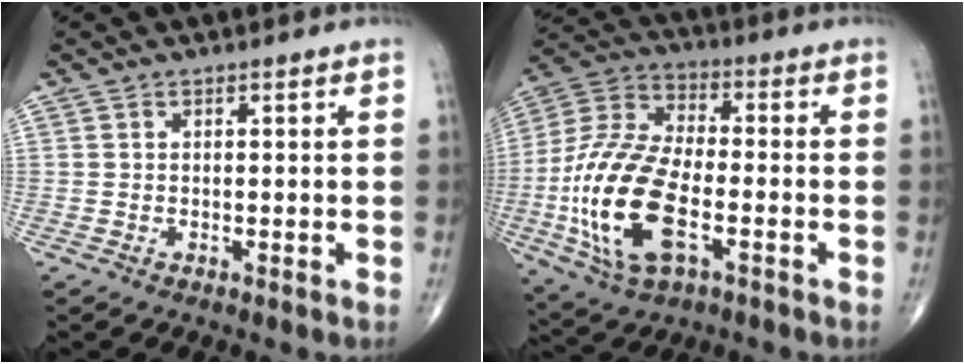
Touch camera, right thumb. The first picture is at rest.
{"total": 20.6, "force": [-5.3, 10.1, 17.2], "torque": [-0.363, 0.015, -0.095]}